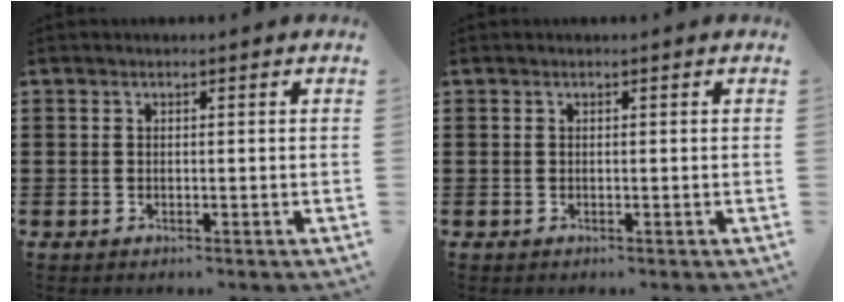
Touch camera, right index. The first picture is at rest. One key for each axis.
{"total": 0.0}